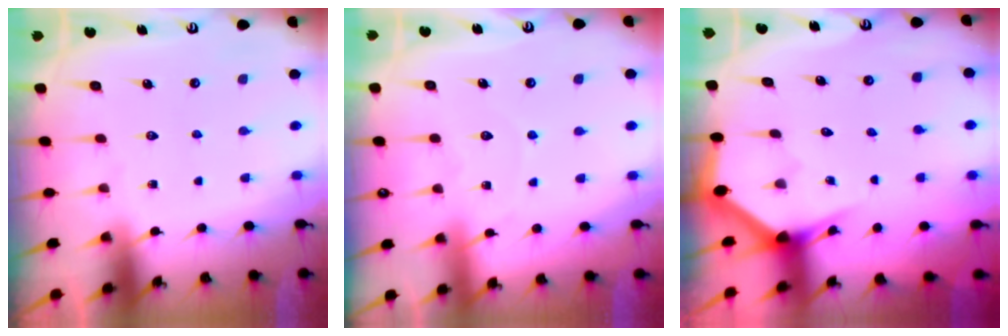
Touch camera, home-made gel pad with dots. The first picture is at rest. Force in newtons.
{"total": 4.5, "press": 4.5, "slide": 0.5}
{"total": 3.0, "press": 3.0, "slide": 0.1}